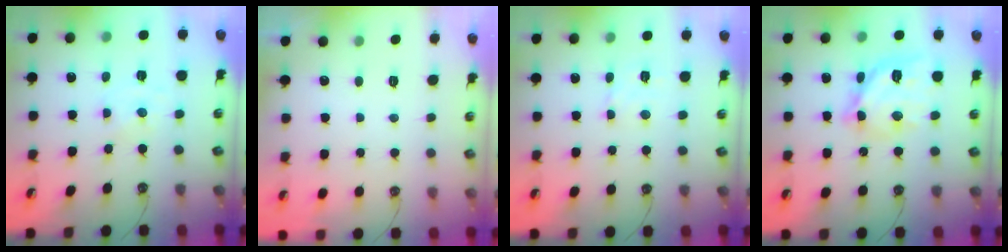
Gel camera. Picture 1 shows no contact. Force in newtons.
{"total": 0.0}
{"total": 2.6, "press": 2.5, "slide": 0.7}
{"total": 14.8, "press": 14.7, "slide": 1.1}